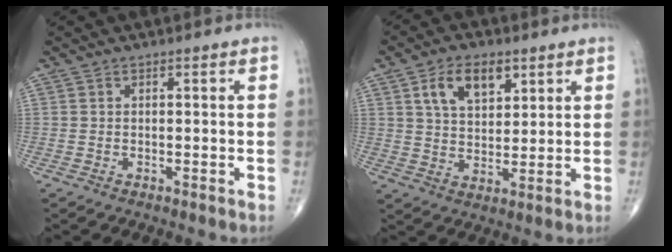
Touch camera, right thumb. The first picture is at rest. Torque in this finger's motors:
{"motor_torque": [-0.44, 1.15, 0.19, -0.06, 0.03]}